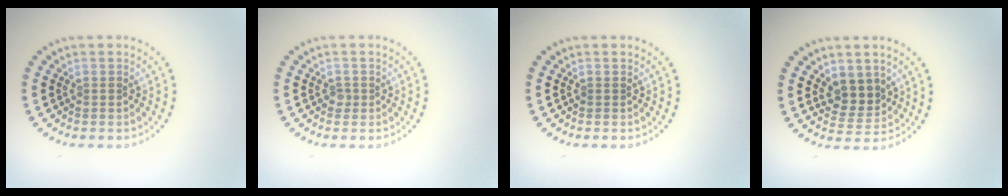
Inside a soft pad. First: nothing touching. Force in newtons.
{"total": 0.6, "press": 0.5, "slide": 0.4}
{"total": 0.0}
{"total": 2.8, "press": 2.5, "slide": 1.3}